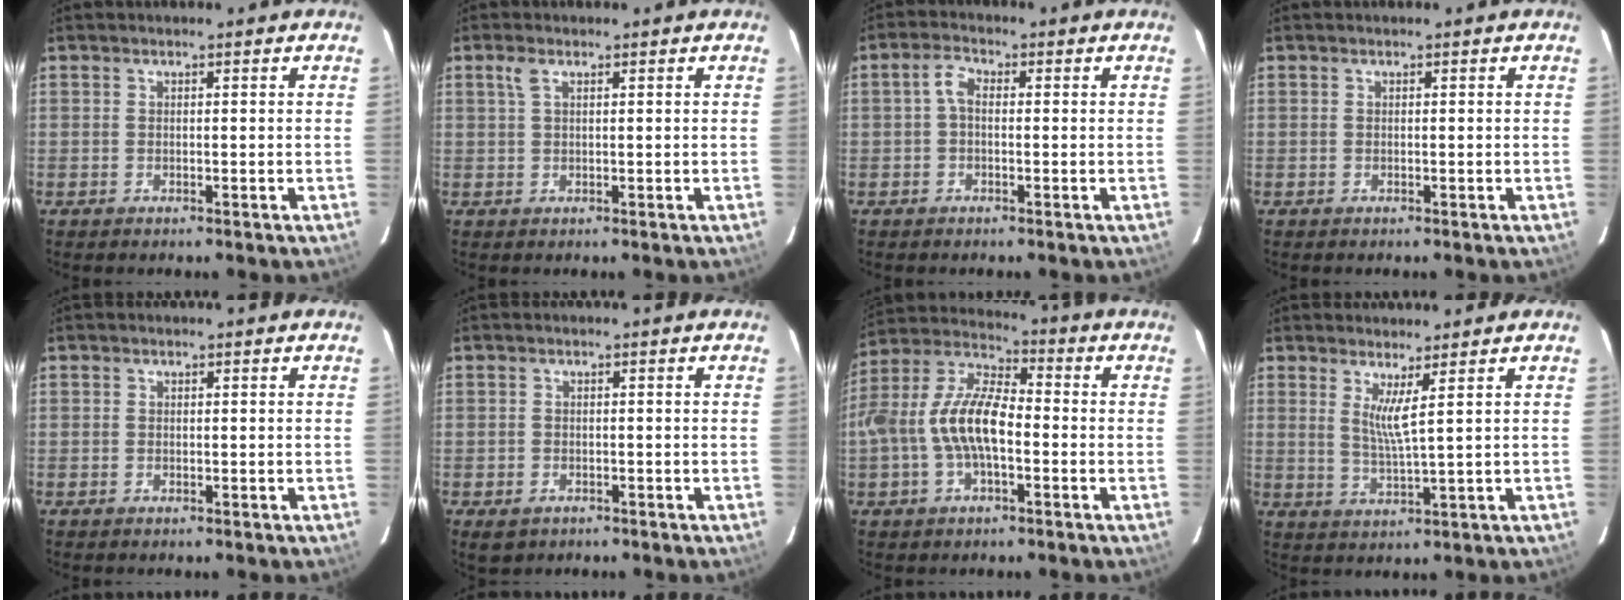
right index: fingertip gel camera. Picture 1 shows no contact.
{"total": 1.8, "force": [0.9, 0.8, 1.4], "torque": [-0.032, 0.006, 0.018]}
{"total": 2.6, "force": [-0.2, 1.6, 2.0], "torque": [-0.042, 0.011, -0.005]}
{"total": 0.0}
{"total": 0.0}
{"total": 3.0, "force": [-1.6, 2.2, 1.2], "torque": [-0.027, -0.004, -0.019]}
{"total": 12.9, "force": [-2.4, 5.7, 11.4], "torque": [-0.234, 0.012, -0.048]}
{"total": 3.8, "force": [2.0, -0.8, 3.2], "torque": [-0.064, -0.017, 0.034]}